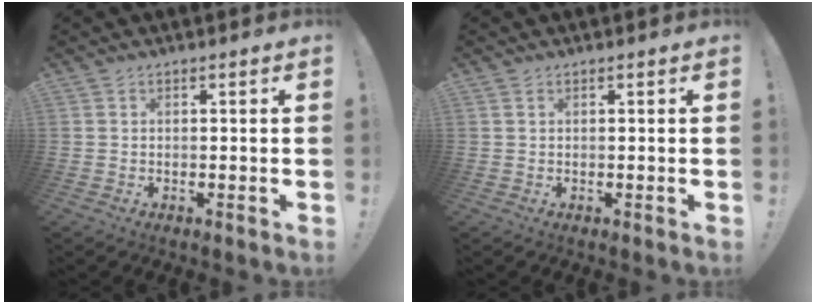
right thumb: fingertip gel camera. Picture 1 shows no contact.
{"total": 0.0}